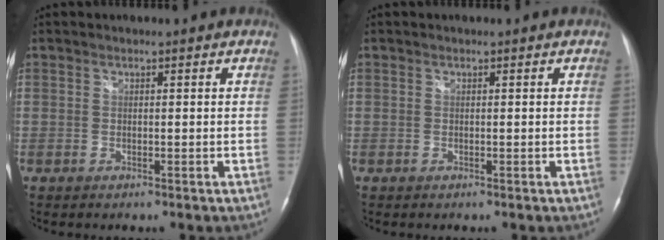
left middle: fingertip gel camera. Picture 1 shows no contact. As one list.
[{"total": 0.0}]